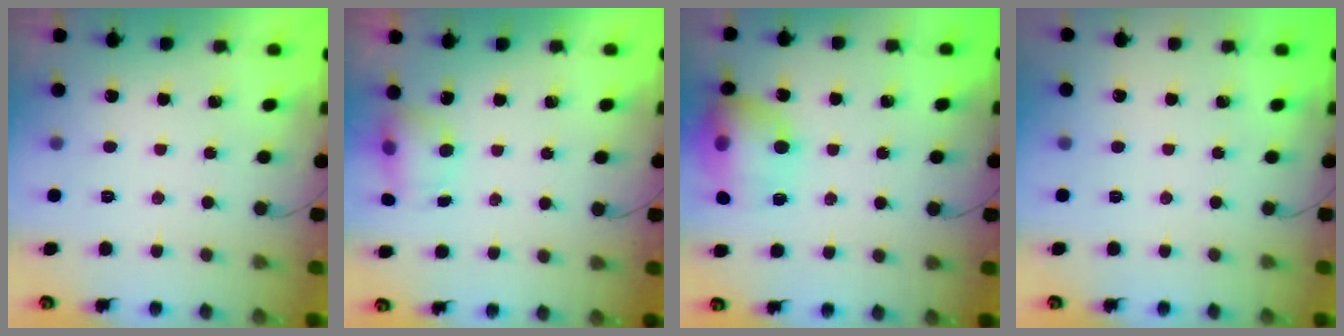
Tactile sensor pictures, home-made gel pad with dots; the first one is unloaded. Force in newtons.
{"total": 5.1, "press": 5.0, "slide": 0.7}
{"total": 16.6, "press": 16.5, "slide": 2.0}
{"total": 0.0}